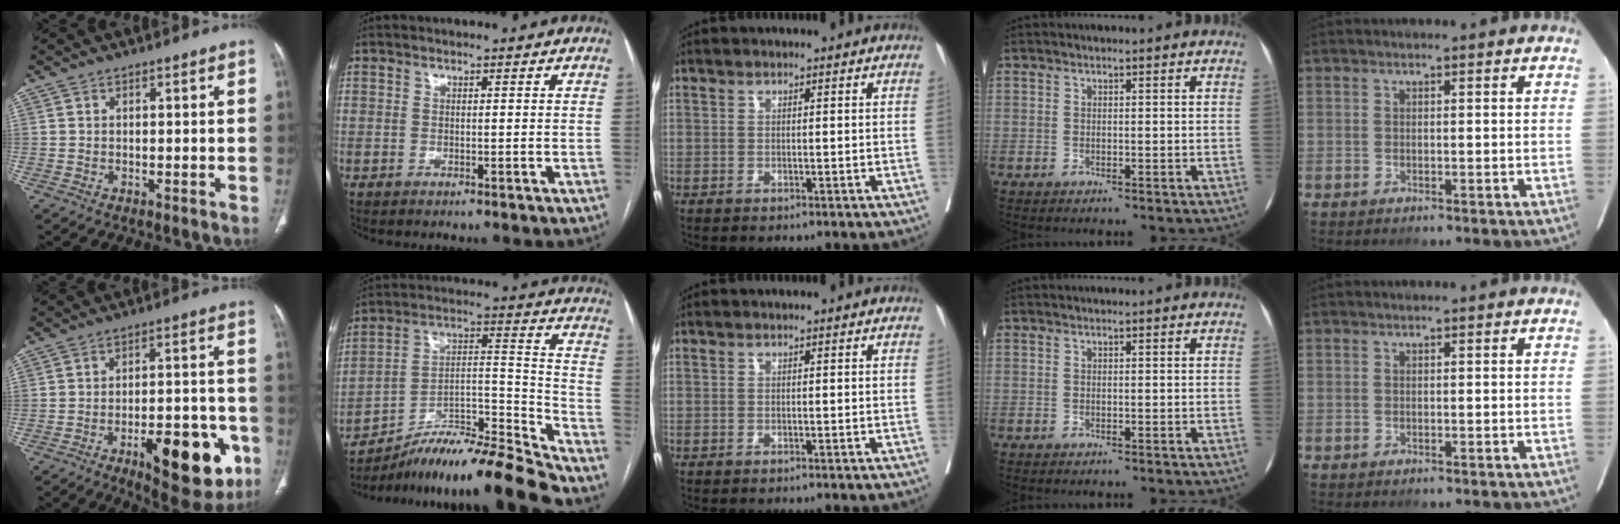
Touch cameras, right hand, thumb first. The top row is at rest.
{"thumb": {"total": 18.4, "force": [-7.9, 7.4, 14.9], "torque": [-0.159, 0.036, -0.098]}, "index": {"total": 18.2, "force": [-16.3, -0.7, 8.0], "torque": [-0.141, 0.028, -0.281]}}